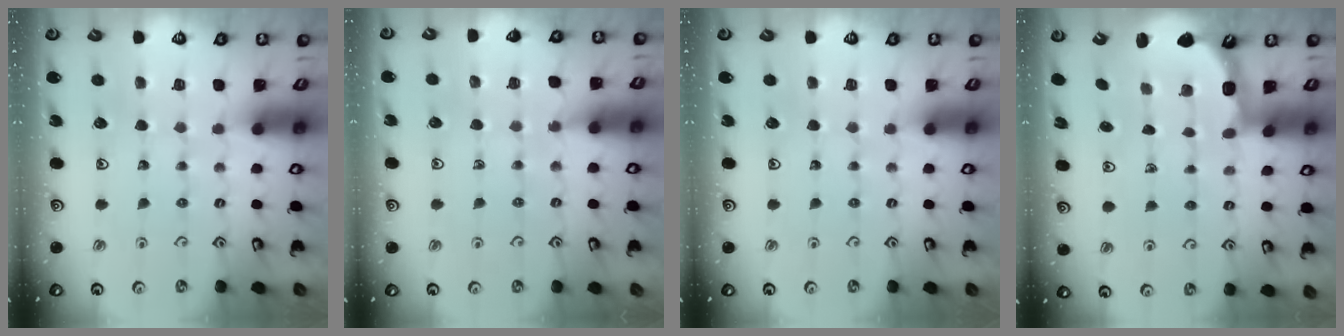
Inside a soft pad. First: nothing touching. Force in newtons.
{"total": 6.4, "press": 6.3, "slide": 1.2}
{"total": 0.0}
{"total": 3.1, "press": 2.5, "slide": 1.9}